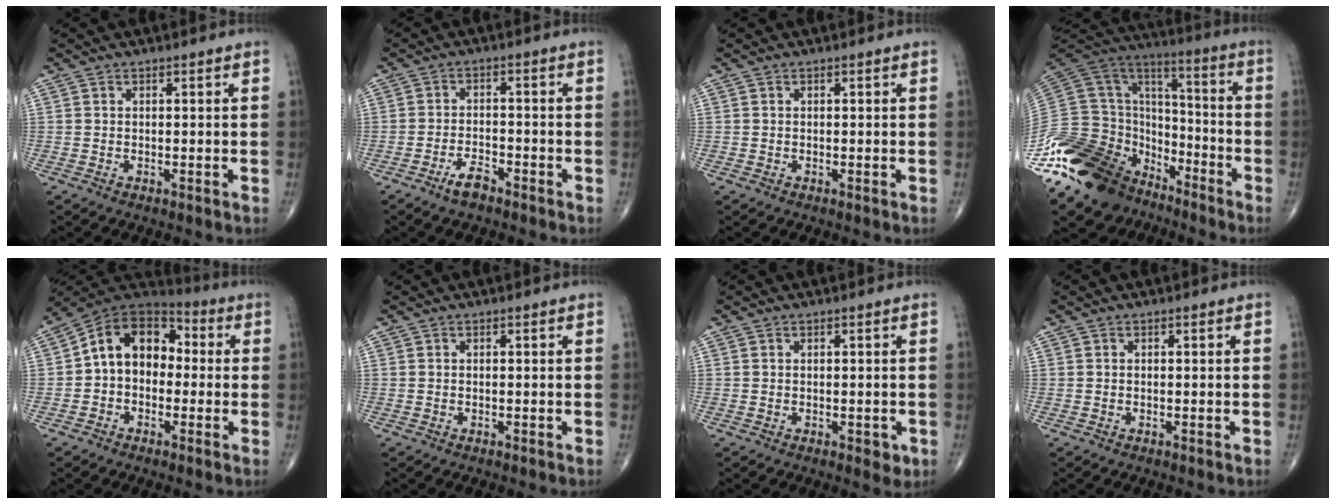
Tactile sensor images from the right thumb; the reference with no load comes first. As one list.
[{"total": 3.8, "force": [-2.9, 1.3, 2.1], "torque": [-0.041, 0.016, -0.054]}, {"total": 0.0}, {"total": 28.1, "force": [-18.0, 16.3, 14.0], "torque": [-0.296, 0.067, -0.325]}, {"total": 12.8, "force": [0.1, 9.4, 8.7], "torque": [-0.107, 0.043, -0.016]}, {"total": 0.0}, {"total": 2.1, "force": [-0.4, 1.2, 1.7], "torque": [-0.011, -0.003, -0.003]}, {"total": 0.0}]